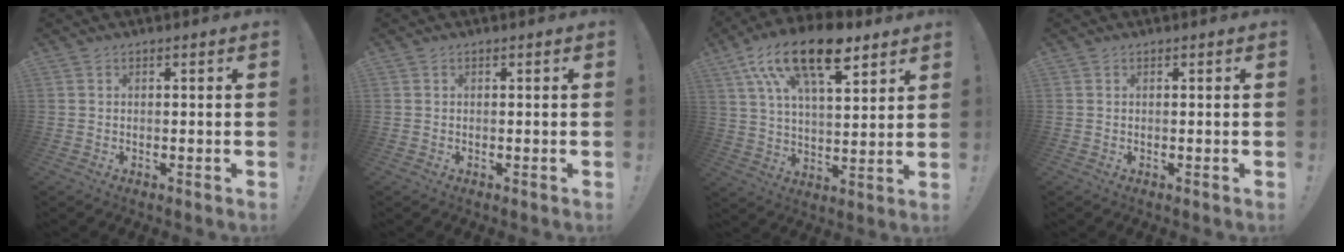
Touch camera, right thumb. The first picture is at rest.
{"total": 0.0}
{"total": 19.4, "force": [11.4, 8.2, 13.4], "torque": [-0.231, -0.059, 0.198]}
{"total": 0.0}